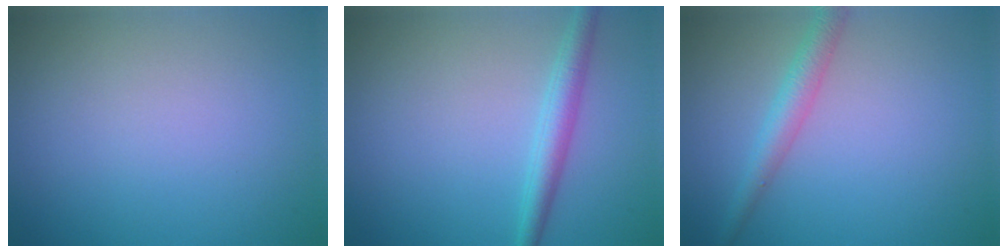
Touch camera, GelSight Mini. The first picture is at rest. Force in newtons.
{"total": 2.5, "press": 2.5, "slide": 0.1}
{"total": 2.4, "press": 2.4, "slide": 0.1}